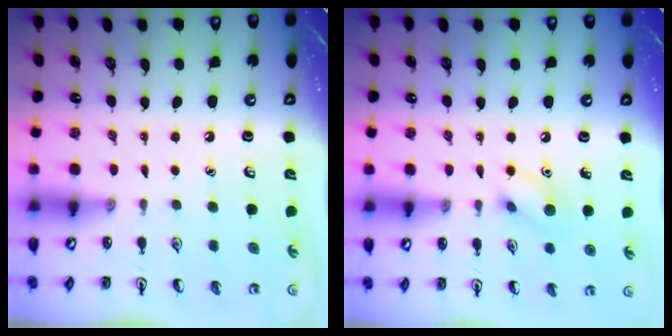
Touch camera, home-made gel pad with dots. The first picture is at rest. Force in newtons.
{"total": 7.7, "press": 7.7, "slide": 0.6}